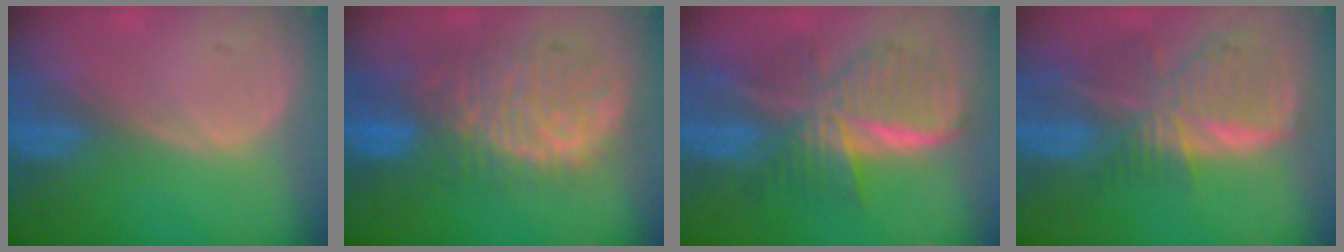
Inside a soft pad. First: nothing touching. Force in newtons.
{"total": 11.1, "press": 9.6, "slide": 5.6}
{"total": 9.4, "press": 9.4, "slide": 0.5}
{"total": 9.1, "press": 7.9, "slide": 4.4}